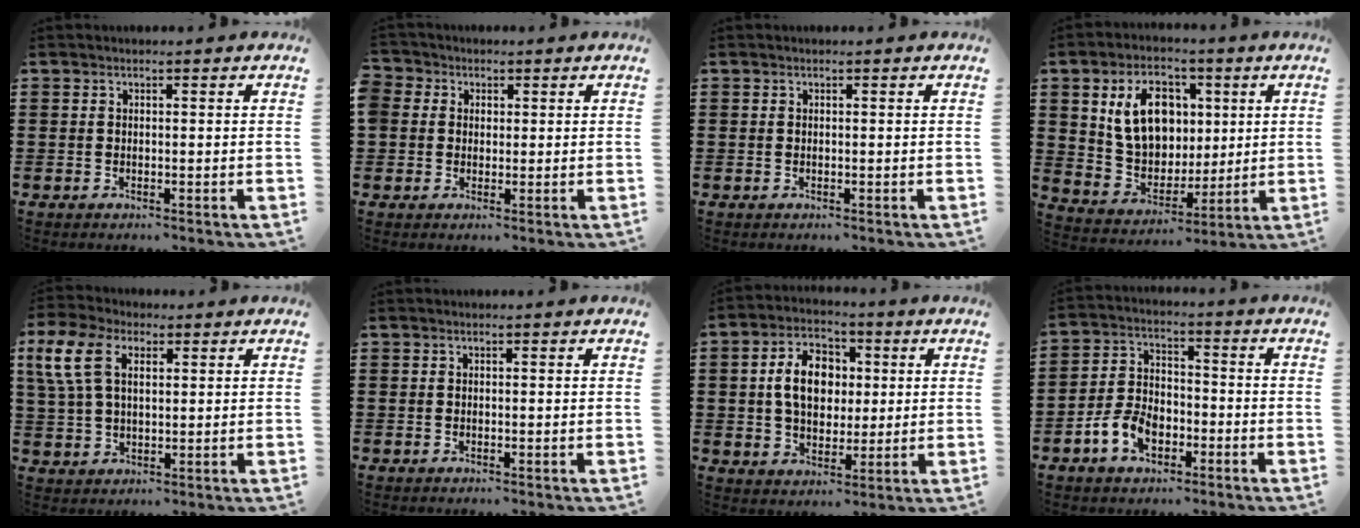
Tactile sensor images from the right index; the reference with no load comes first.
{"total": 2.6, "force": [0.7, 2.5, 0.2], "torque": [-0.017, 0.013, 0.010]}
{"total": 0.0}
{"total": 11.2, "force": [2.9, 8.2, 7.0], "torque": [-0.137, 0.013, 0.049]}
{"total": 8.7, "force": [3.2, 5.0, 6.3], "torque": [-0.157, 0.013, 0.055]}
{"total": 0.0}
{"total": 8.8, "force": [0.9, 6.2, 6.2], "torque": [-0.133, 0.013, 0.008]}
{"total": 6.3, "force": [-3.0, 4.0, 3.9], "torque": [-0.097, 0.007, -0.062]}